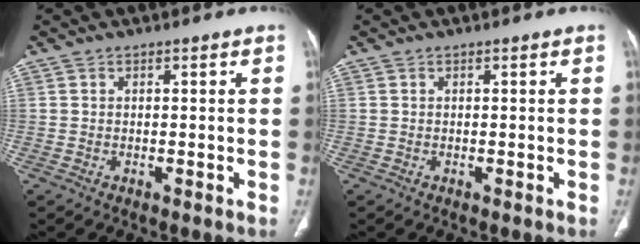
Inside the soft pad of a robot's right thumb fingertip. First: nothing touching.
{"total": 0.0}